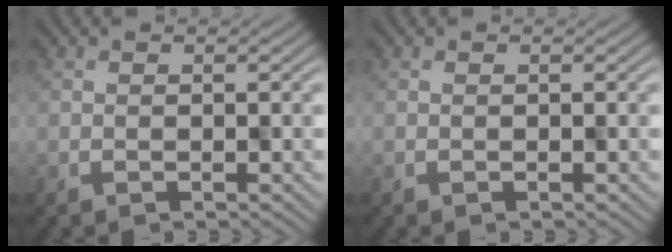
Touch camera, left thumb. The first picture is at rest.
{"total": 0.0}